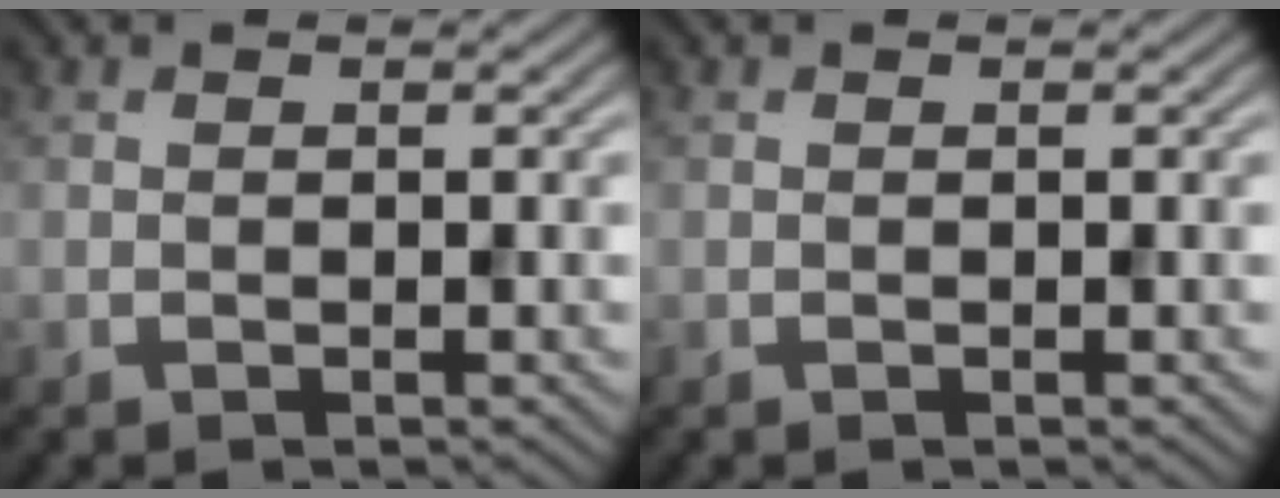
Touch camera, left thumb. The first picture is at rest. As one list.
[{"total": 0.0}]